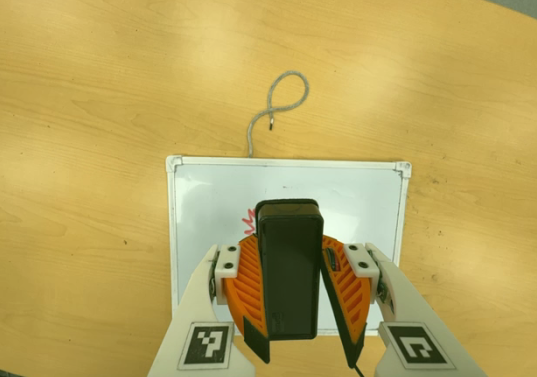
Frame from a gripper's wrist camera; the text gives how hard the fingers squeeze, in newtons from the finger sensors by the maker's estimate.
{"total": 8.4, "left": 8.4, "right": 8.4}